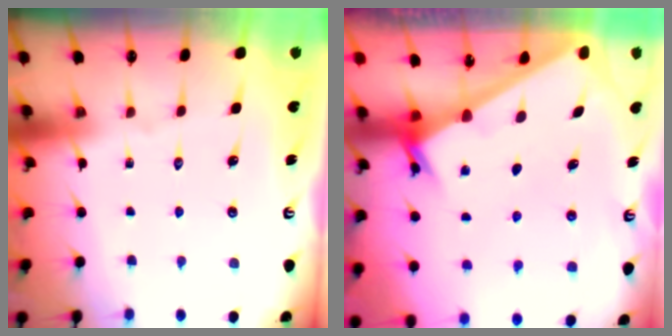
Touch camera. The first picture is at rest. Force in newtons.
{"total": 2.3, "press": 2.3, "slide": 0.2}